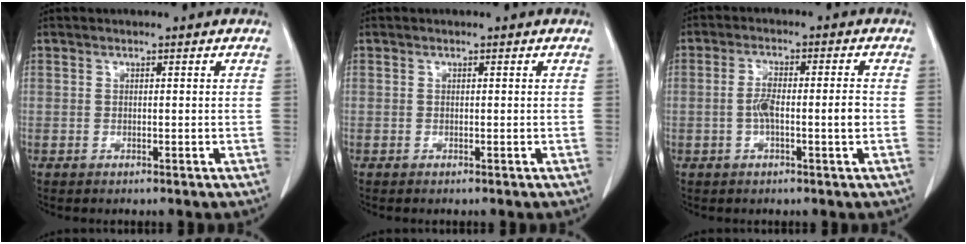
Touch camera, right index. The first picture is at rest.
{"total": 0.0}
{"total": 5.3, "force": [-0.9, 0.8, 5.2], "torque": [-0.099, 0.008, -0.016]}